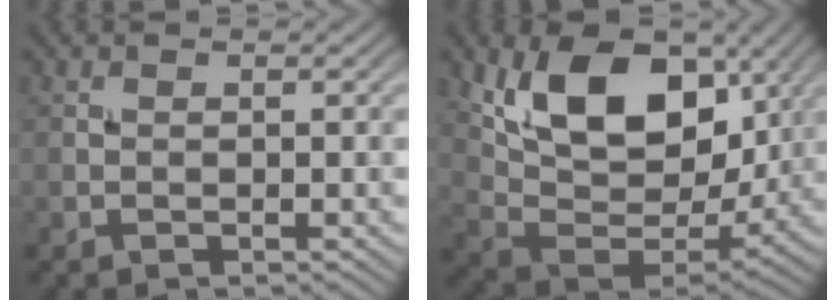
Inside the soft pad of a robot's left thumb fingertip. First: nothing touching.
{"total": 14.9, "force": [5.7, 9.2, 10.3], "torque": [-0.180, -0.014, 0.108]}